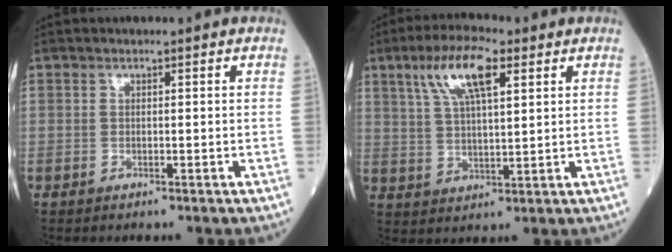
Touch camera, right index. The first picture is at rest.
{"total": 9.7, "force": [4.8, 2.4, 8.1], "torque": [-0.161, 0.017, 0.091]}